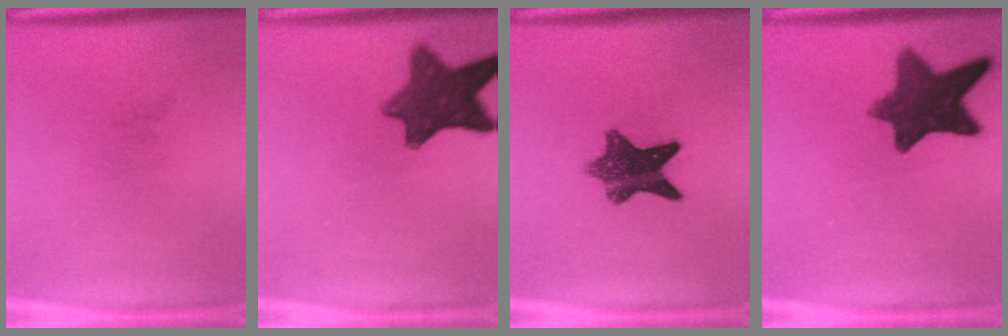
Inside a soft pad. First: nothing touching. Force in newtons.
{"total": 10.1}
{"total": 9.3}
{"total": 10.8}